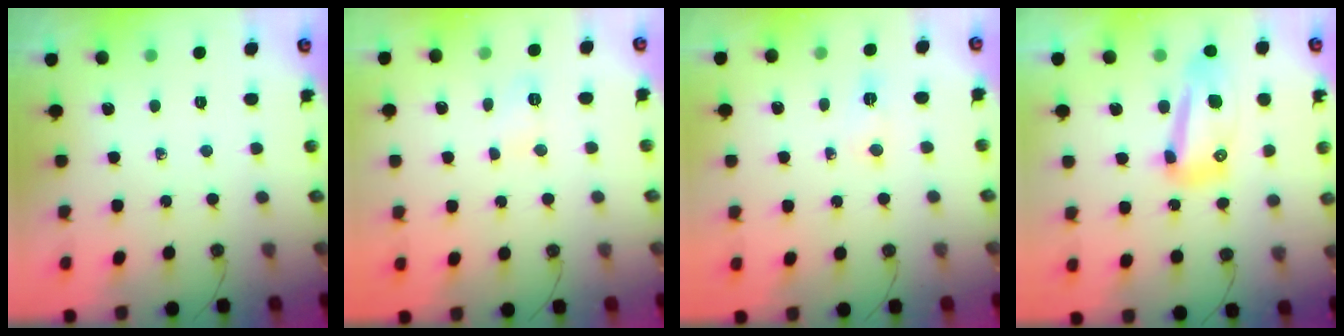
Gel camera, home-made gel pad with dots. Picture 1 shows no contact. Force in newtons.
{"total": 4.0, "press": 3.9, "slide": 0.6}
{"total": 3.8, "press": 3.8, "slide": 0.5}
{"total": 11.2, "press": 11.2, "slide": 1.1}